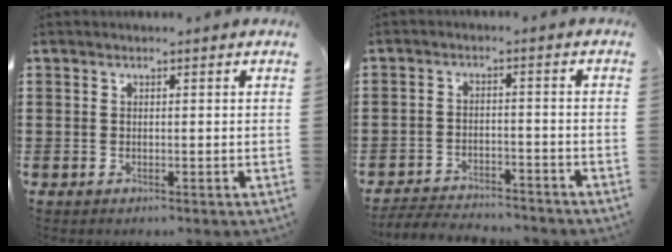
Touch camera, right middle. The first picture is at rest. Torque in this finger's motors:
{"motor_torque": [0.21, 0.07, 0.04, 0.05]}